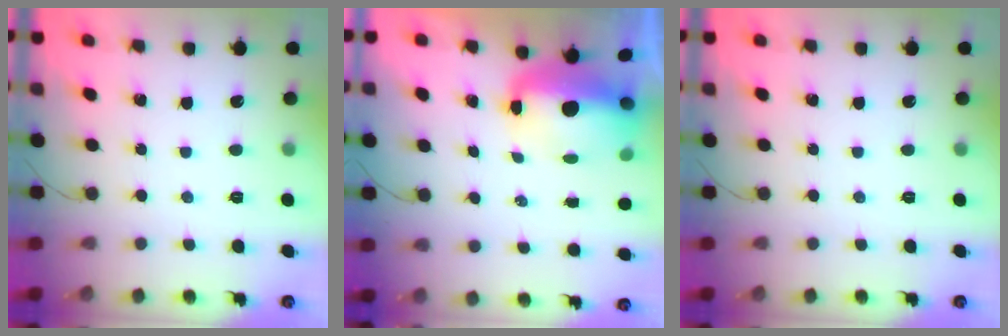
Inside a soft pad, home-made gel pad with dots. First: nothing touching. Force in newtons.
{"total": 6.9, "press": 6.9, "slide": 1.0}
{"total": 0.0}